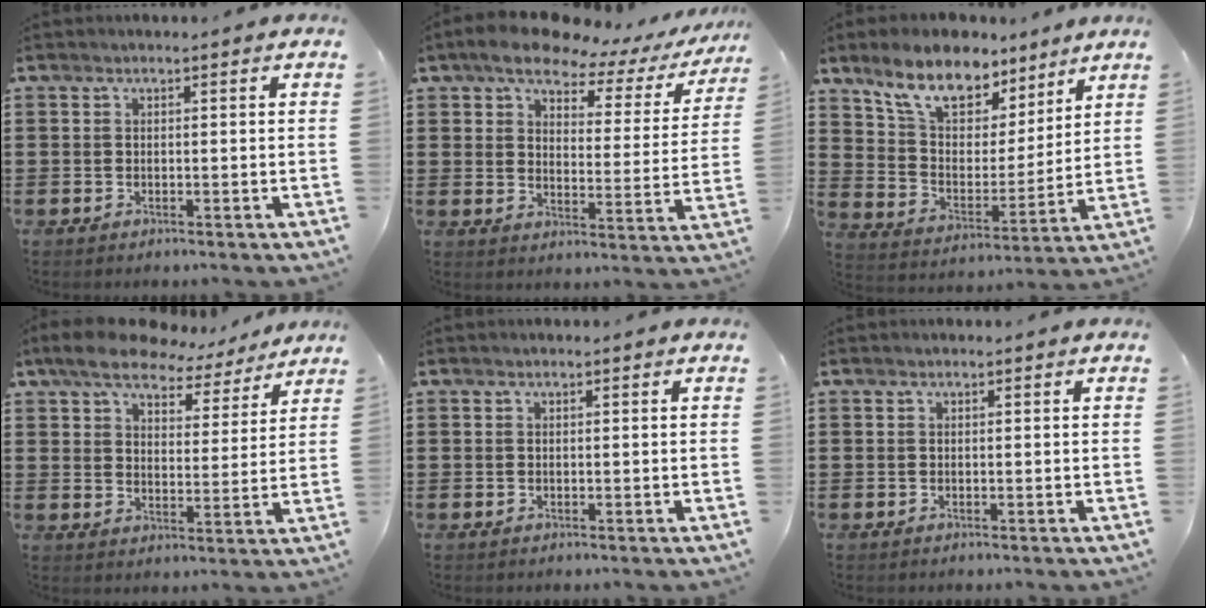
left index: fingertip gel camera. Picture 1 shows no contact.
{"total": 6.8, "force": [5.8, 2.2, 2.8], "torque": [-0.070, -0.028, 0.096]}
{"total": 10.0, "force": [8.0, 4.4, 4.0], "torque": [-0.106, -0.040, 0.146]}
{"total": 7.6, "force": [6.7, 2.5, 2.4], "torque": [-0.072, -0.026, 0.117]}
{"total": 0.0}
{"total": 0.0}